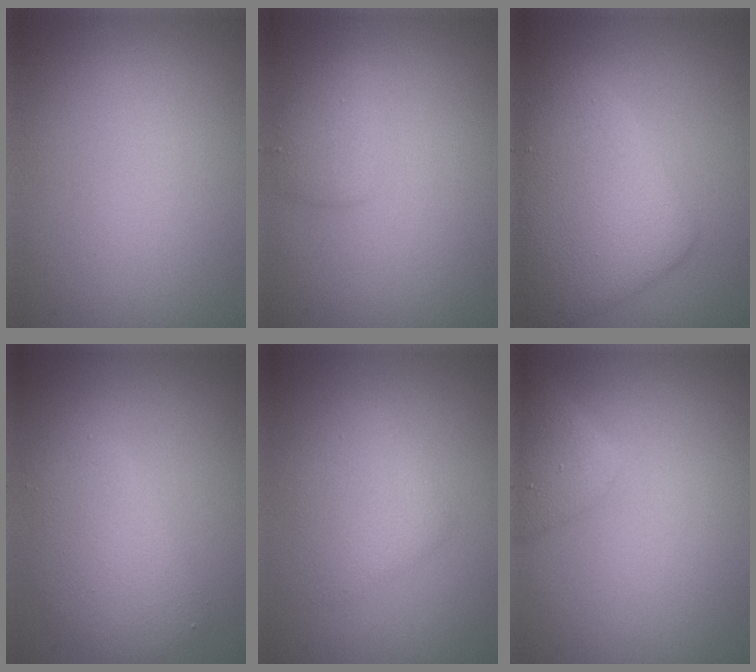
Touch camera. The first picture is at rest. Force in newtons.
{"total": 1.8, "press": 1.8, "slide": 0.2}
{"total": 6.6, "press": 6.6, "slide": 0.2}
{"total": 3.7, "press": 3.7, "slide": 0.1}
{"total": 2.4, "press": 2.4, "slide": 0.1}
{"total": 2.5, "press": 2.4, "slide": 0.3}